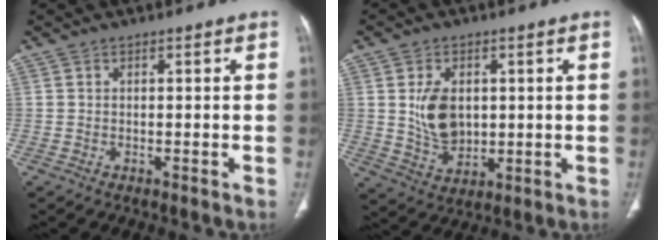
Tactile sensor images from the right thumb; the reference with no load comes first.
{"total": 8.7, "force": [1.3, 6.0, 6.1], "torque": [-0.089, -0.013, 0.036]}